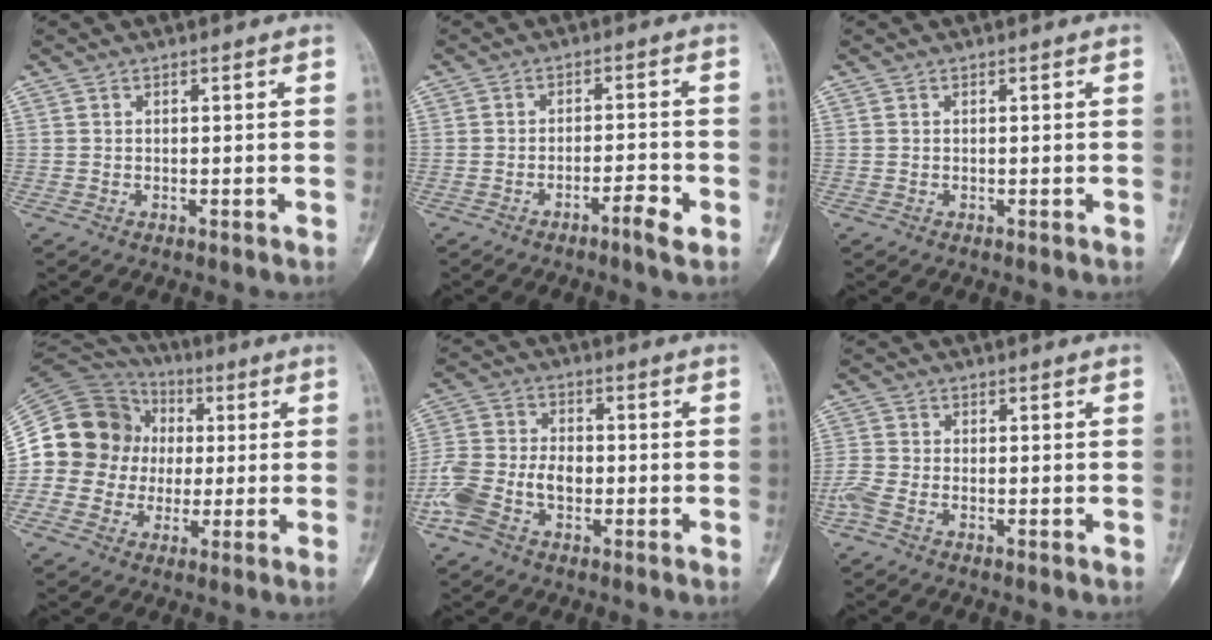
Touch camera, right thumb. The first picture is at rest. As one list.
[{"total": 4.1, "force": [-2.3, 0.7, 3.3], "torque": [-0.061, 0.019, -0.038]}, {"total": 0.0}, {"total": 17.2, "force": [0.6, 16.1, 6.1], "torque": [-0.097, 0.056, 0.015]}, {"total": 11.3, "force": [-3.5, 7.3, 7.9], "torque": [-0.174, 0.028, -0.070]}, {"total": 3.5, "force": [-2.1, 1.6, 2.3], "torque": [-0.071, 0.006, -0.048]}]